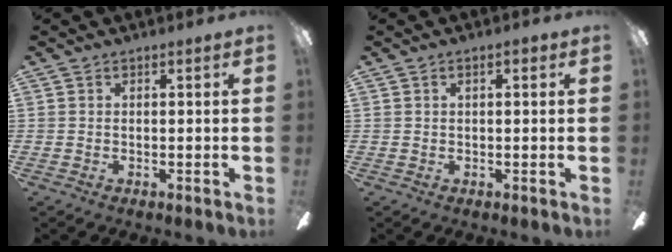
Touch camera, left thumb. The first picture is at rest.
{"total": 1.9, "force": [0.9, 0.7, 1.5], "torque": [-0.023, 0.002, 0.013]}